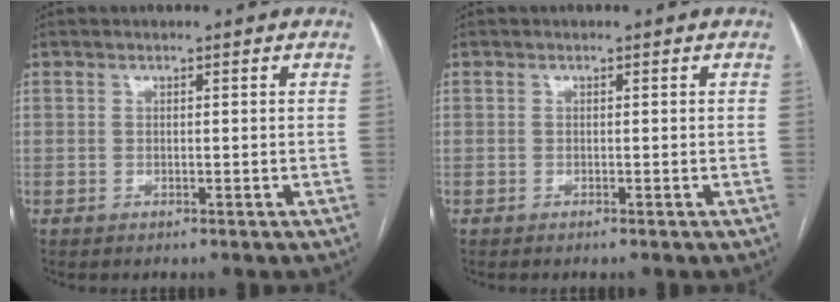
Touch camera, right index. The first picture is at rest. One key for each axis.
{"total": 0.0}